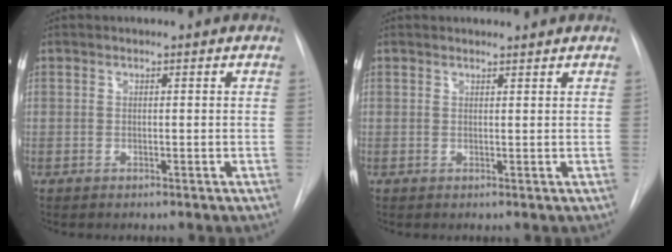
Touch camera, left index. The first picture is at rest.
{"total": 2.6, "force": [2.6, 0.3, 0.3], "torque": [-0.009, 0.007, 0.032]}